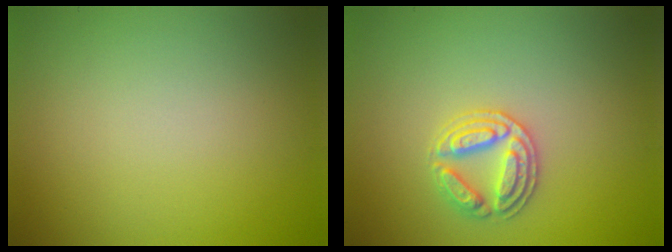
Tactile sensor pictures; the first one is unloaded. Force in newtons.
{"total": 2.8, "press": 2.8, "slide": 0.2}